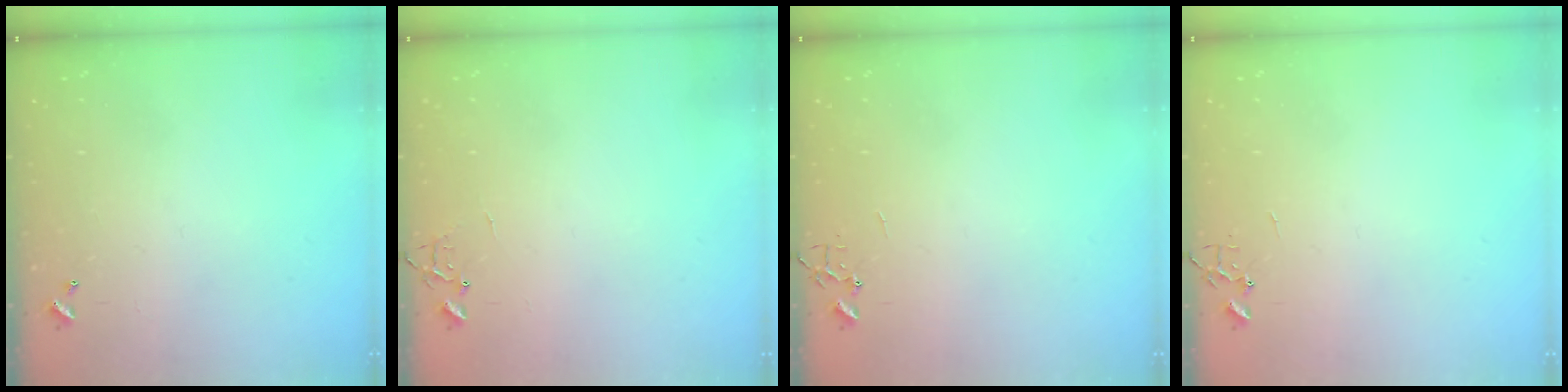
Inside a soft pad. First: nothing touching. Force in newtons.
{"total": 5.8, "press": 5.8, "slide": 0.5}
{"total": 0.0}
{"total": 0.0}